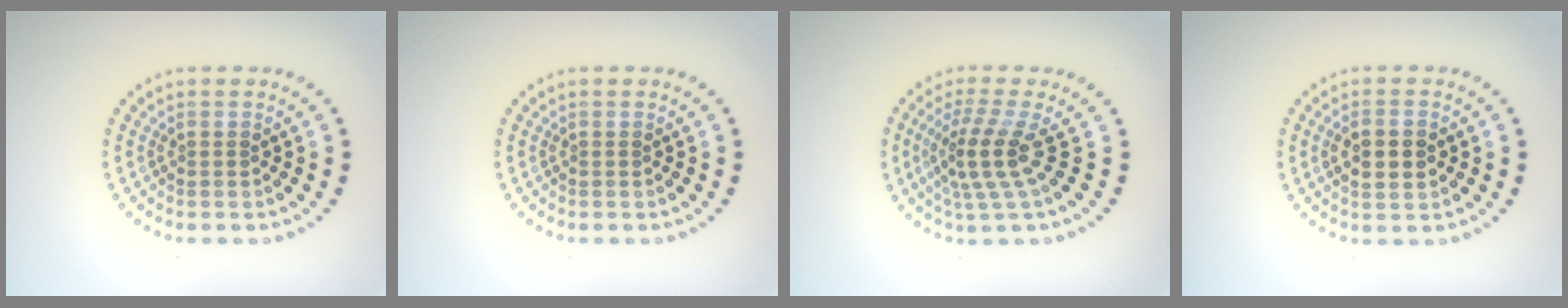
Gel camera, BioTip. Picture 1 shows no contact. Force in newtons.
{"total": 0.0}
{"total": 3.7, "press": 2.6, "slide": 2.6}
{"total": 2.8, "press": 2.8, "slide": 0.3}